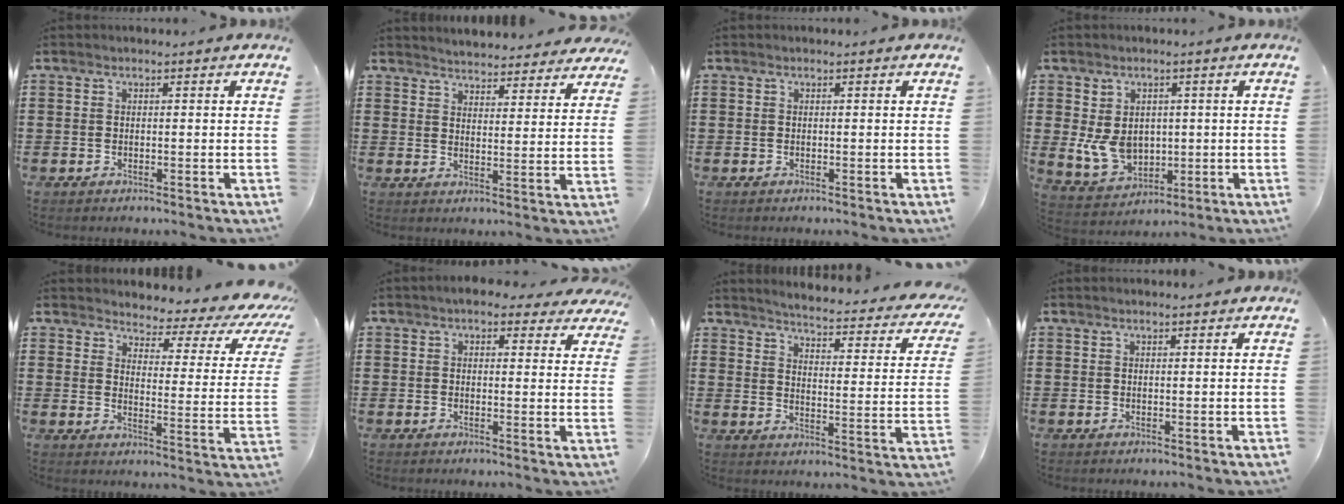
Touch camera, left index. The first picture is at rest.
{"total": 4.1, "force": [4.1, 0.0, 0.0], "torque": [-0.011, -0.026, 0.070]}
{"total": 0.0}
{"total": 7.3, "force": [-0.1, 6.0, 4.0], "torque": [-0.081, 0.005, 0.001]}
{"total": 3.6, "force": [3.2, 1.0, 1.4], "torque": [-0.035, -0.033, 0.044]}
{"total": 3.9, "force": [3.2, 1.6, 1.5], "torque": [-0.032, -0.002, 0.058]}
{"total": 3.2, "force": [2.9, -0.6, 1.3], "torque": [-0.045, -0.032, 0.038]}
{"total": 0.8, "force": [0.7, 0.0, 0.4], "torque": [-0.009, -0.001, 0.014]}